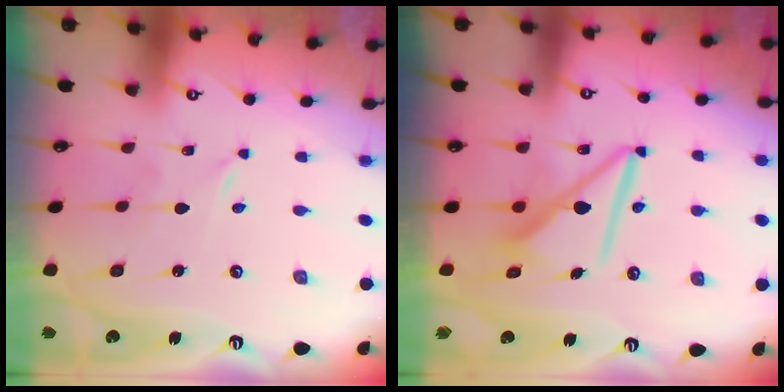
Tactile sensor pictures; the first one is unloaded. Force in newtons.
{"total": 10.3, "press": 10.2, "slide": 1.1}